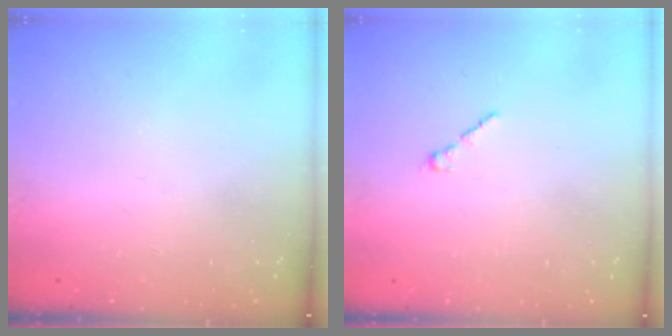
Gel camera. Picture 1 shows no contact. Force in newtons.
{"total": 1.7, "press": 1.7, "slide": 0.5}